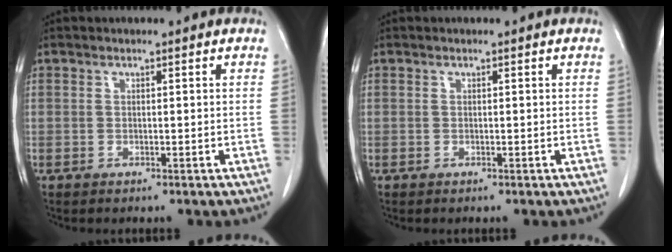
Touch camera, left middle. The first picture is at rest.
{"total": 0.0}